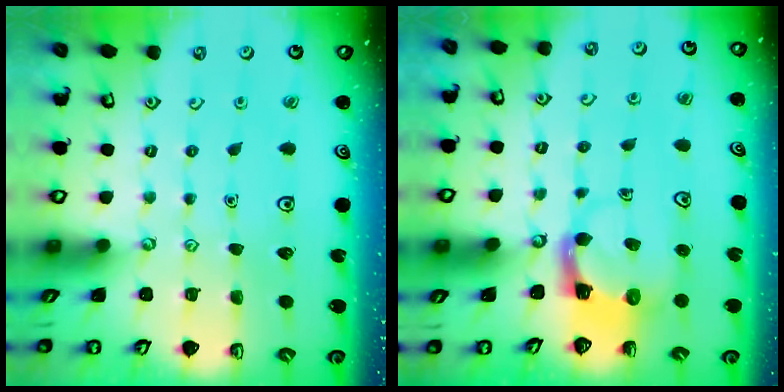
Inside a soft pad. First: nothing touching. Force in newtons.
{"total": 3.8, "press": 3.8, "slide": 0.7}